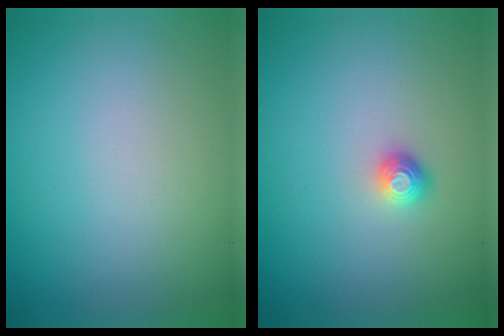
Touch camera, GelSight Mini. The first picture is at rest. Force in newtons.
{"total": 1.2, "press": 1.0, "slide": 0.5}